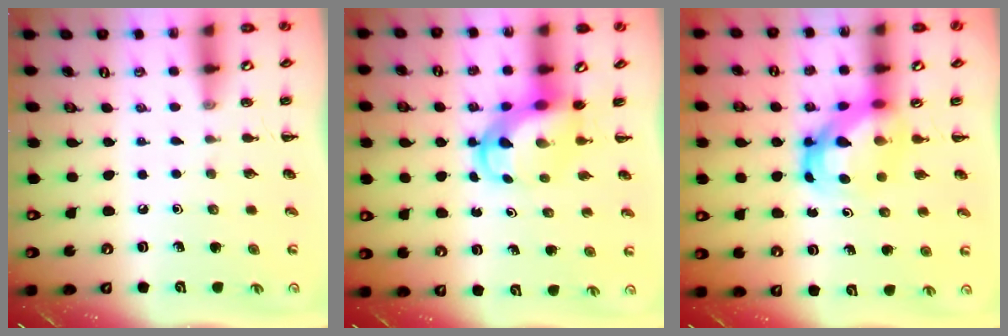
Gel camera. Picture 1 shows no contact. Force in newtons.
{"total": 5.5, "press": 5.5, "slide": 0.5}
{"total": 6.2, "press": 6.0, "slide": 1.6}